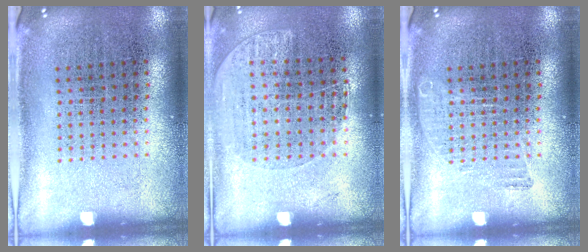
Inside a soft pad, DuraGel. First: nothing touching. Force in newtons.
{"total": 1.0, "press": 0.9, "slide": 0.5}
{"total": 0.8, "press": 0.8, "slide": 0.1}